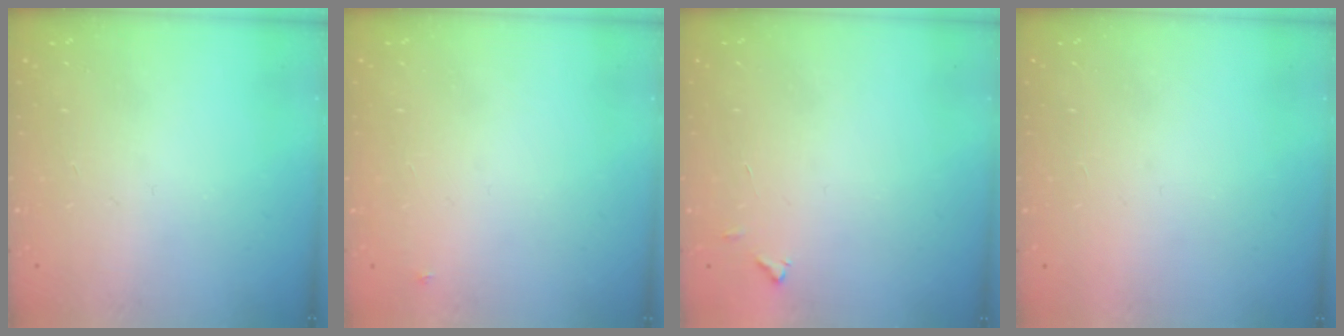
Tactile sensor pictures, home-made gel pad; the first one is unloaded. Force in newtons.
{"total": 3.1, "press": 3.1, "slide": 0.3}
{"total": 4.0, "press": 3.9, "slide": 0.2}
{"total": 1.5, "press": 1.5, "slide": 0.1}